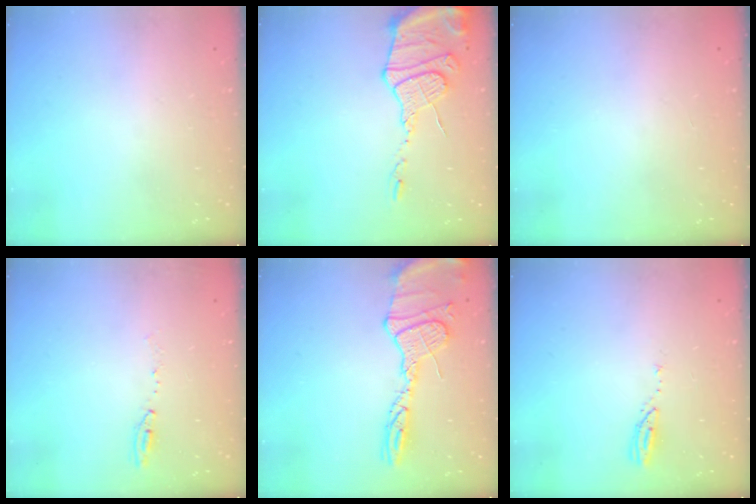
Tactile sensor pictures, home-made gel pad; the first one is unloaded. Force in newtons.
{"total": 14.4, "press": 14.4, "slide": 1.4}
{"total": 0.0}
{"total": 5.7, "press": 5.7, "slide": 0.7}
{"total": 14.8, "press": 14.8, "slide": 1.1}
{"total": 3.7, "press": 3.7, "slide": 0.3}